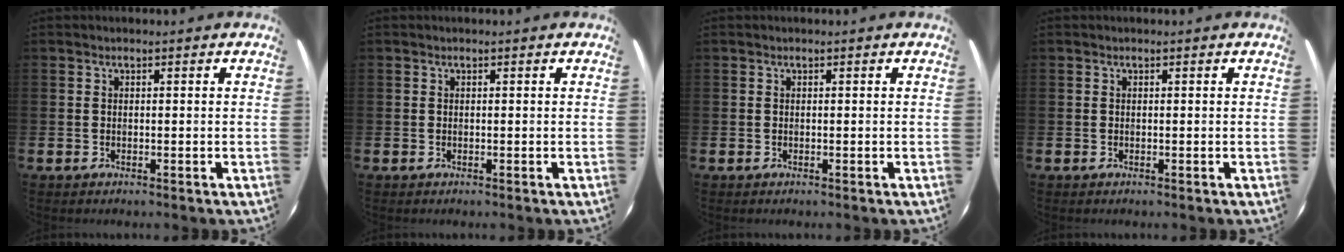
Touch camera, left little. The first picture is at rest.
{"total": 0.0}
{"total": 0.0}
{"total": 0.0}